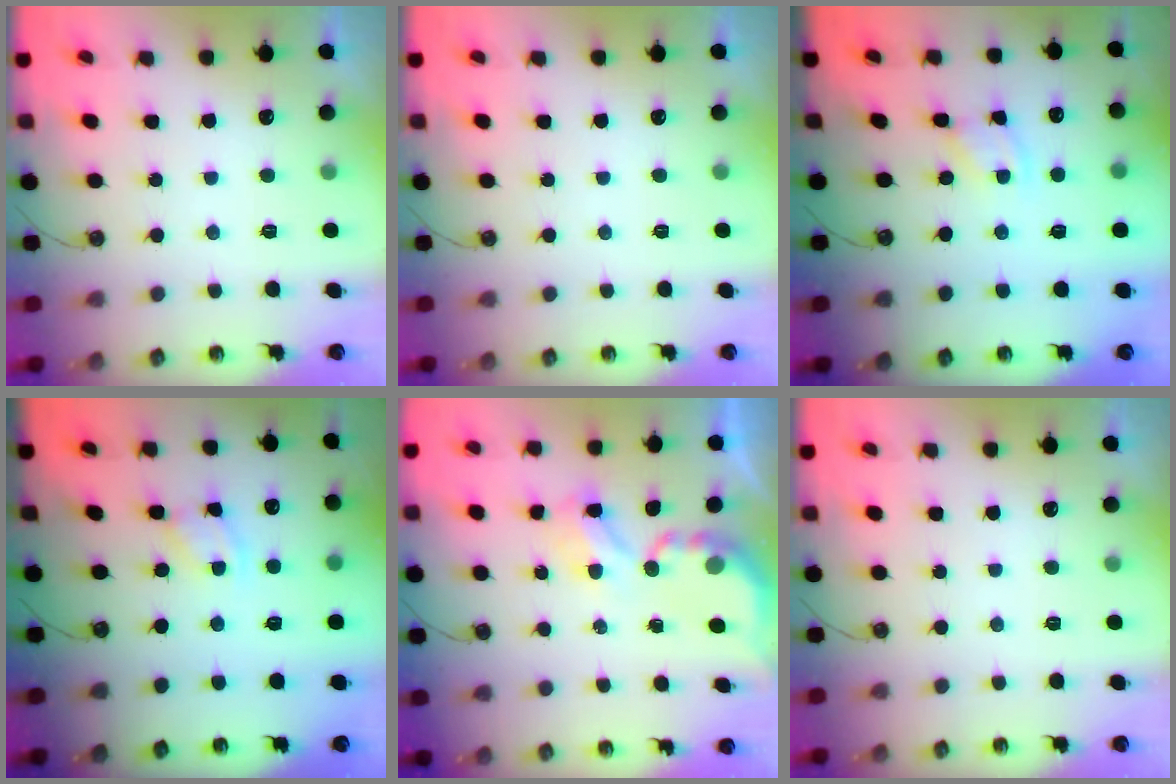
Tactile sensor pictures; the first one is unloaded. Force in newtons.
{"total": 0.0}
{"total": 1.9, "press": 1.9, "slide": 0.3}
{"total": 2.1, "press": 2.1, "slide": 0.4}
{"total": 3.7, "press": 3.7, "slide": 0.2}
{"total": 0.0}